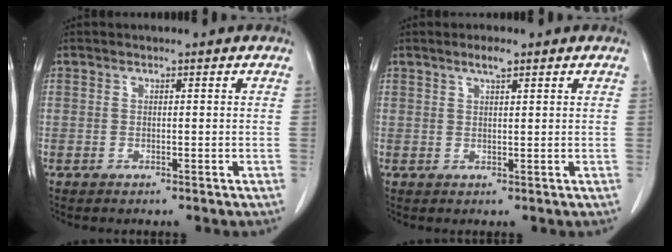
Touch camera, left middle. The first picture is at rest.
{"total": 2.1, "force": [1.5, 0.3, 1.5], "torque": [-0.030, 0.003, 0.027]}